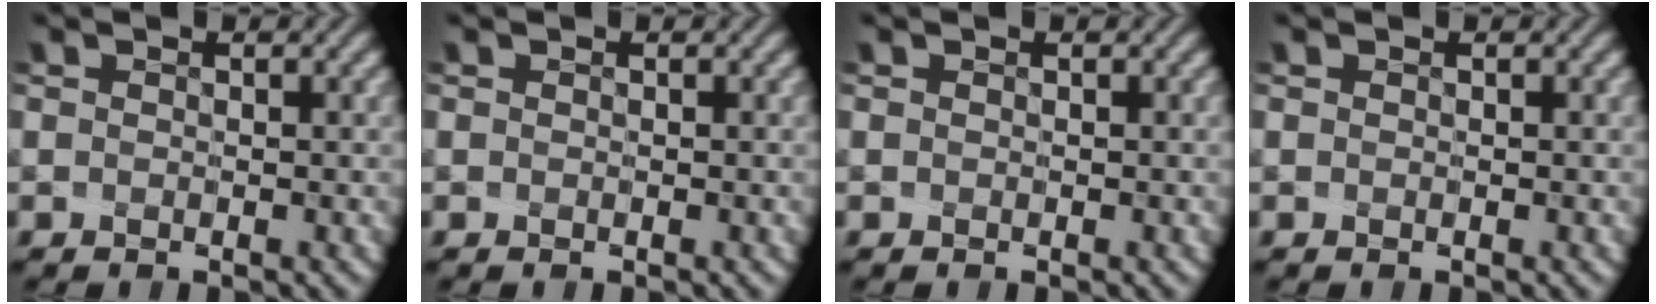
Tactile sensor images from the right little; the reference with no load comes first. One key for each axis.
{"total": 0.0}
{"total": 0.0}
{"total": 0.0}